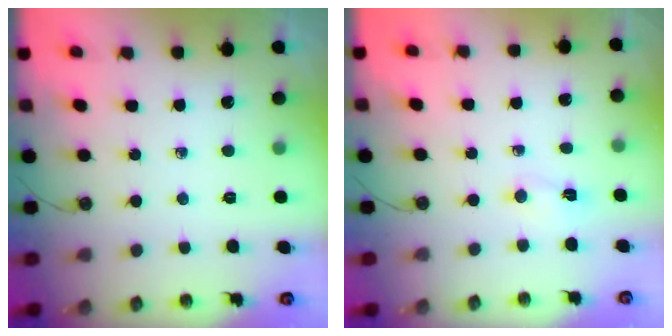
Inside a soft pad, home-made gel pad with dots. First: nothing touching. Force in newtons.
{"total": 2.3, "press": 2.2, "slide": 0.7}